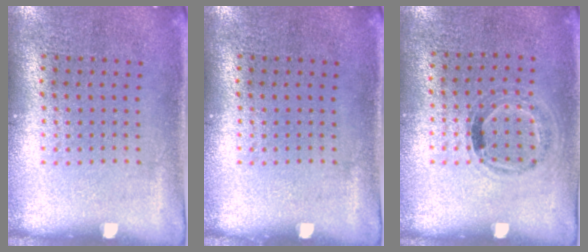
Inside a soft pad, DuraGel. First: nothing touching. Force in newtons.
{"total": 0.0}
{"total": 0.9, "press": 0.7, "slide": 0.6}